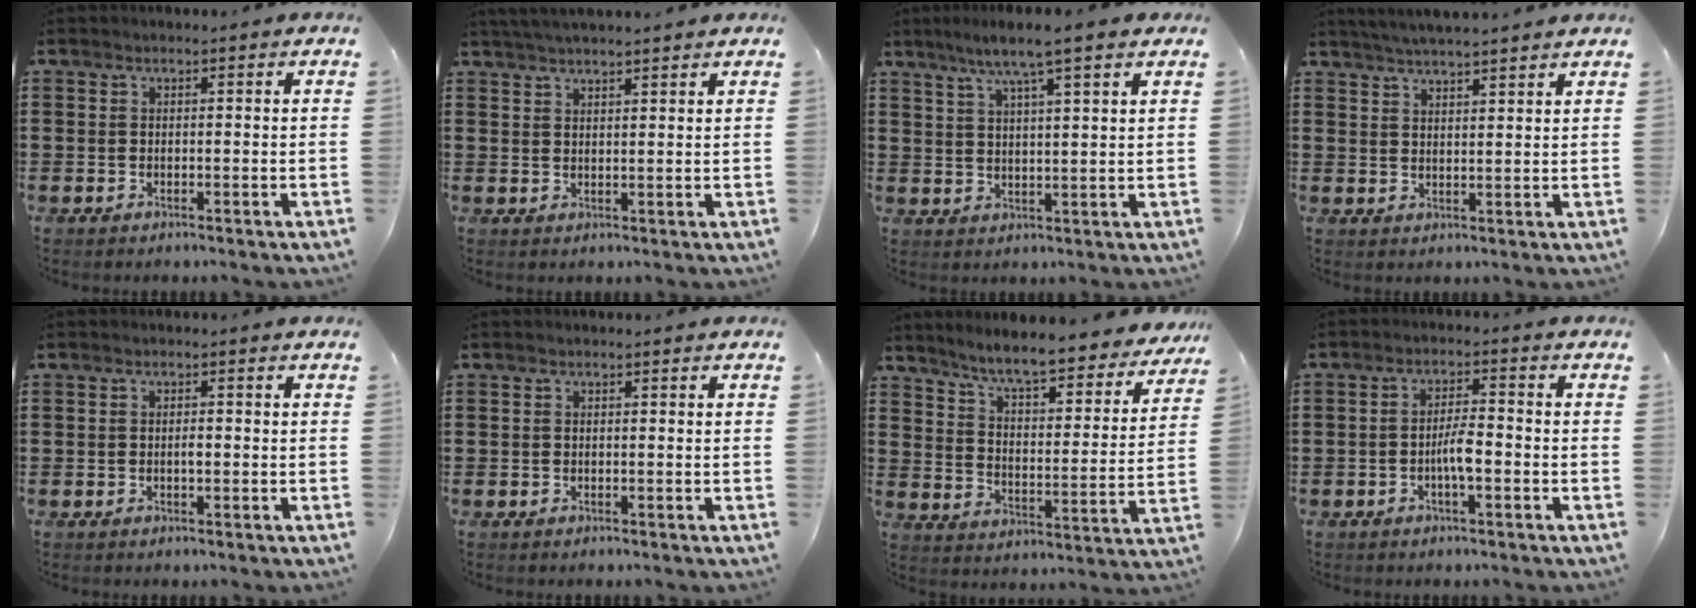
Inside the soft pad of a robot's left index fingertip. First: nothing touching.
{"total": 2.6, "force": [2.5, -0.2, 0.7], "torque": [-0.019, -0.001, 0.048]}
{"total": 6.5, "force": [4.8, 0.0, 4.4], "torque": [-0.099, -0.007, 0.082]}
{"total": 3.3, "force": [3.2, -0.6, 0.6], "torque": [-0.022, -0.011, 0.057]}
{"total": 1.2, "force": [-0.1, 0.4, 1.1], "torque": [-0.024, -0.001, -0.003]}
{"total": 0.0}
{"total": 6.7, "force": [6.1, -0.1, 2.8], "torque": [-0.079, -0.043, 0.101]}
{"total": 4.0, "force": [-1.3, 0.9, 3.6], "torque": [-0.073, 0.005, -0.027]}